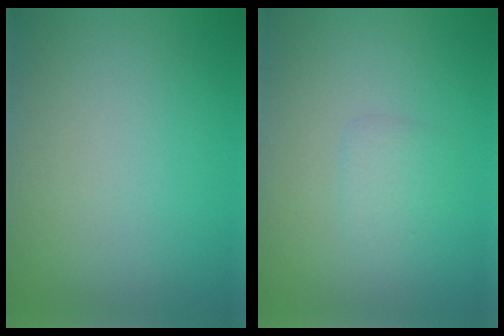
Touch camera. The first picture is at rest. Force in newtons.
{"total": 1.3, "press": 1.2, "slide": 0.0}